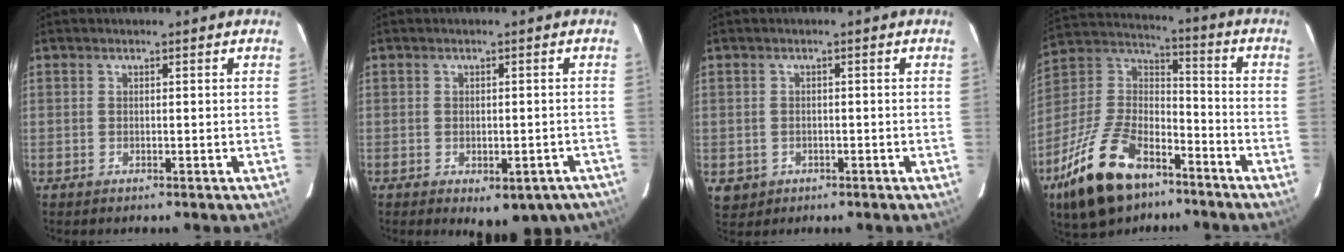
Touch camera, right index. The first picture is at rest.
{"total": 9.6, "force": [-6.7, 5.0, 4.8], "torque": [-0.064, -0.002, -0.065]}
{"total": 3.6, "force": [-1.0, 3.3, 1.1], "torque": [-0.030, 0.001, -0.004]}
{"total": 22.4, "force": [-13.7, 11.3, 13.7], "torque": [-0.287, 0.001, -0.237]}